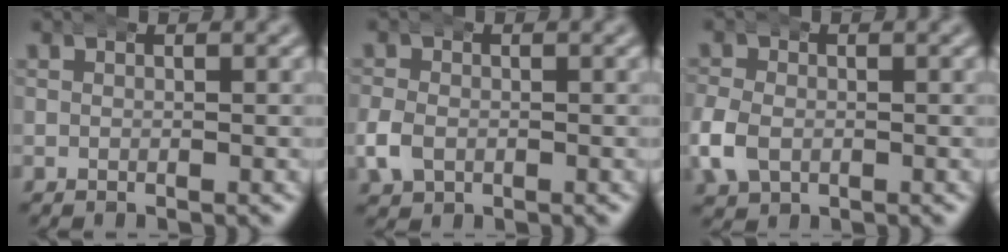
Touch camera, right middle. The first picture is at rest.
{"total": 2.3, "force": [-0.6, 1.9, 1.1], "torque": [-0.035, 0.002, -0.013]}
{"total": 3.1, "force": [-0.7, 2.5, 1.6], "torque": [-0.051, -0.001, -0.014]}